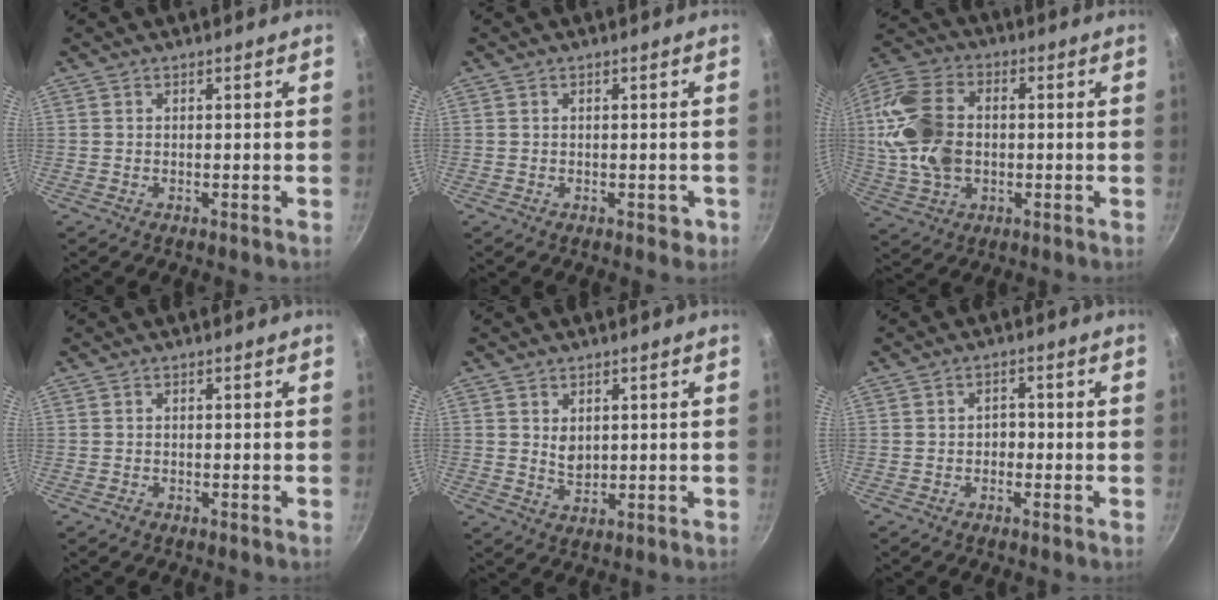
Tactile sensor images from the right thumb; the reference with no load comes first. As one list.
[{"total": 1.4, "force": [-0.5, 1.0, 0.9], "torque": [0.000, 0.001, -0.004]}, {"total": 16.9, "force": [0.4, 11.1, 12.7], "torque": [-0.266, 0.016, 0.007]}, {"total": 0.6, "force": [-0.4, 0.3, 0.2], "torque": [-0.002, 0.000, -0.009]}, {"total": 3.2, "force": [0.9, 2.3, 2.1], "torque": [-0.025, -0.012, 0.024]}, {"total": 3.3, "force": [-1.0, 2.6, 1.9], "torque": [-0.005, 0.016, -0.025]}]